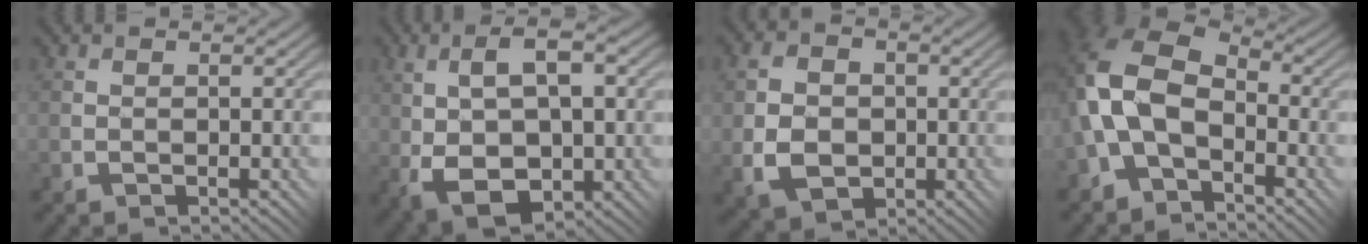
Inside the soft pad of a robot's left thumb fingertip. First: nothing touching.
{"total": 10.9, "force": [0.2, 6.1, 9.0], "torque": [-0.180, -0.015, 0.013]}
{"total": 6.2, "force": [-0.8, 5.0, 3.6], "torque": [-0.078, -0.009, -0.024]}
{"total": 11.6, "force": [-2.5, 7.6, 8.5], "torque": [-0.189, 0.006, -0.062]}